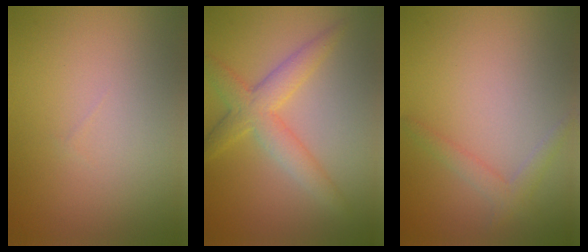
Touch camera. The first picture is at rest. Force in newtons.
{"total": 4.0, "press": 4.0, "slide": 0.1}
{"total": 1.8, "press": 1.8, "slide": 0.1}